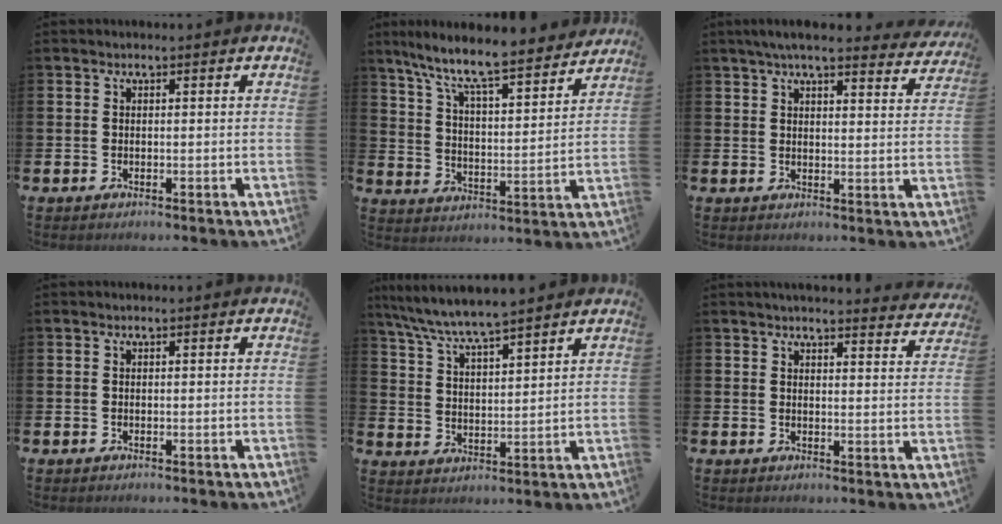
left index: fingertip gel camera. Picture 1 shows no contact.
{"total": 9.3, "force": [8.6, 0.7, 3.6], "torque": [-0.103, -0.063, 0.143]}
{"total": 5.8, "force": [5.2, 0.8, 2.4], "torque": [-0.052, -0.020, 0.091]}
{"total": 0.0}
{"total": 6.5, "force": [6.4, -0.1, 1.6], "torque": [-0.061, -0.035, 0.113]}
{"total": 3.8, "force": [3.8, 0.1, 0.5], "torque": [-0.008, -0.023, 0.067]}